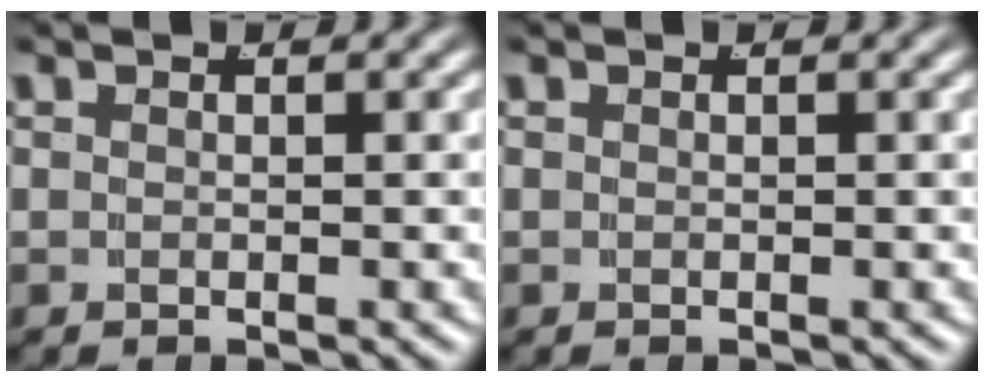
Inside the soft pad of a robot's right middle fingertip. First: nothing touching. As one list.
[{"total": 0.0}]